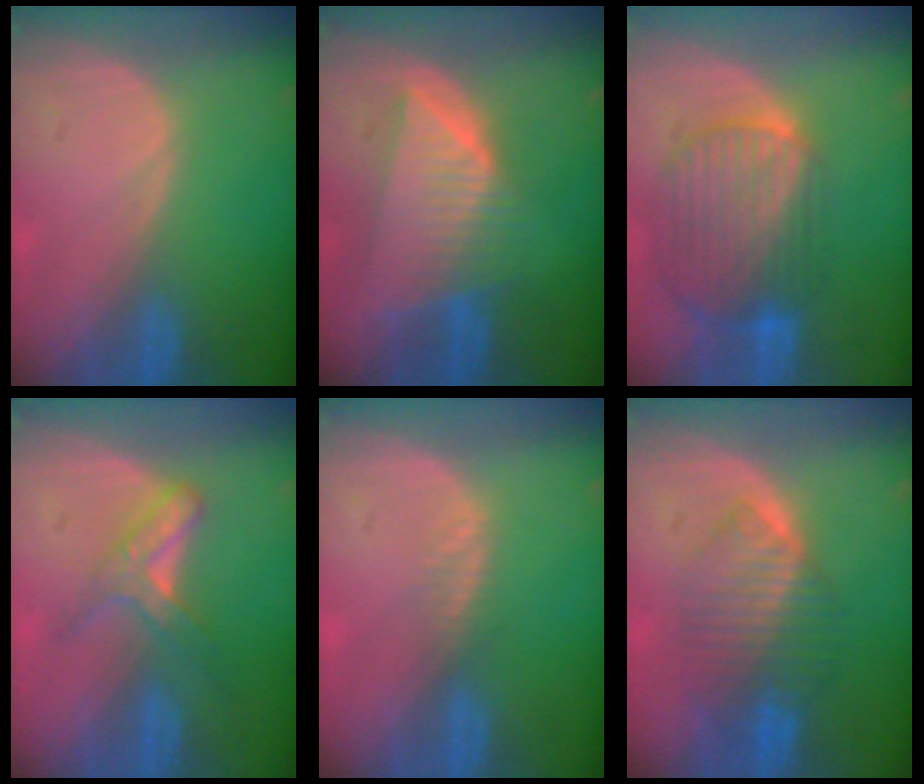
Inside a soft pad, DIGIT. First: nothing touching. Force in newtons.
{"total": 8.4, "press": 7.6, "slide": 3.7}
{"total": 10.3, "press": 8.6, "slide": 5.6}
{"total": 5.9, "press": 5.1, "slide": 3.0}
{"total": 1.4, "press": 1.3, "slide": 0.2}
{"total": 7.3, "press": 7.2, "slide": 1.4}